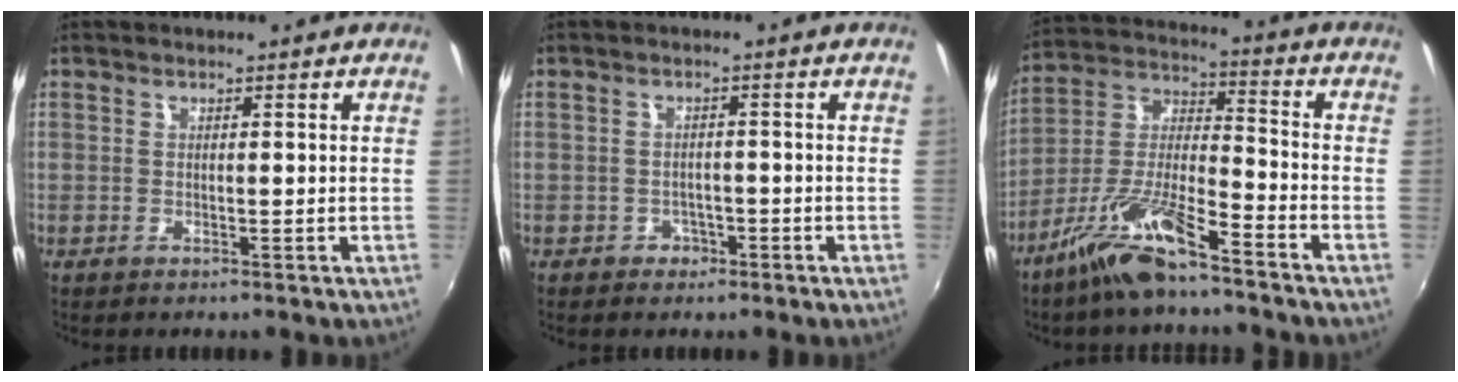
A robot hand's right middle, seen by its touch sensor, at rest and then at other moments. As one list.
[{"total": 2.5, "force": [-1.4, 2.1, 0.3], "torque": [-0.008, 0.003, -0.020]}, {"total": 12.4, "force": [-8.8, 1.9, 8.5], "torque": [-0.175, 0.001, -0.170]}]